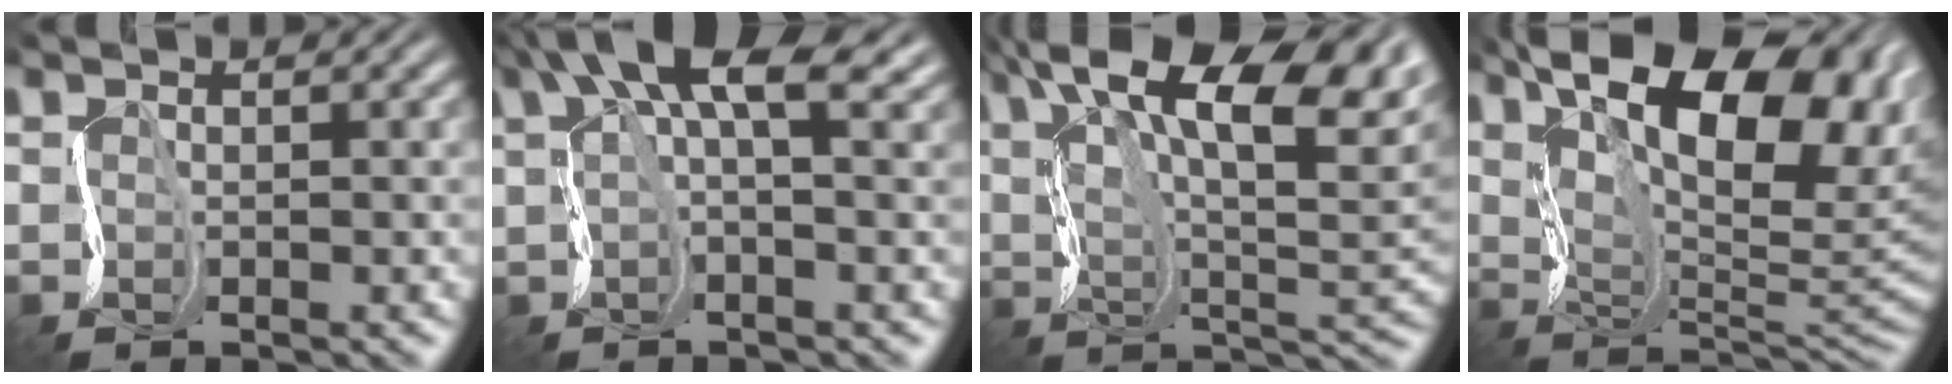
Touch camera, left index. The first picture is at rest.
{"total": 7.9, "force": [4.3, 2.2, 6.3], "torque": [-0.111, 0.017, 0.067]}
{"total": 15.5, "force": [7.3, 5.7, 12.4], "torque": [-0.211, 0.022, 0.120]}
{"total": 16.6, "force": [7.9, 7.2, 12.6], "torque": [-0.184, 0.026, 0.116]}